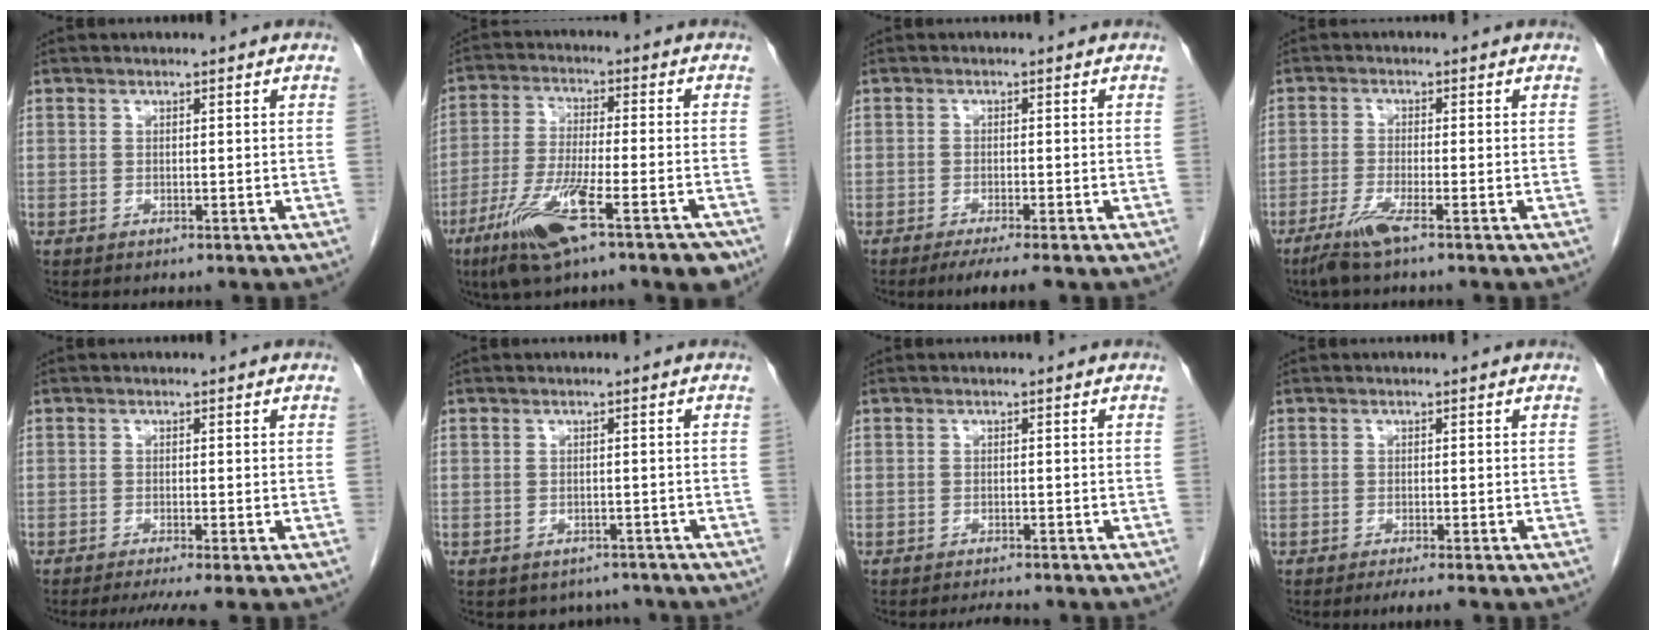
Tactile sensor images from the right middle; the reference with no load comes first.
{"total": 14.6, "force": [-8.4, 2.0, 11.8], "torque": [-0.204, -0.024, -0.142]}
{"total": 4.4, "force": [-3.3, -0.3, 2.9], "torque": [-0.042, -0.012, -0.052]}
{"total": 3.9, "force": [-2.7, -0.3, 2.9], "torque": [-0.065, -0.011, -0.058]}
{"total": 4.5, "force": [-3.3, -0.2, 3.0], "torque": [-0.047, -0.015, -0.054]}
{"total": 3.3, "force": [-2.9, 1.7, 0.0], "torque": [0.001, 0.007, -0.036]}
{"total": 1.8, "force": [-1.7, -0.1, 0.5], "torque": [-0.014, -0.008, -0.024]}
{"total": 2.4, "force": [-1.8, -0.4, 1.5], "torque": [-0.026, -0.007, -0.030]}